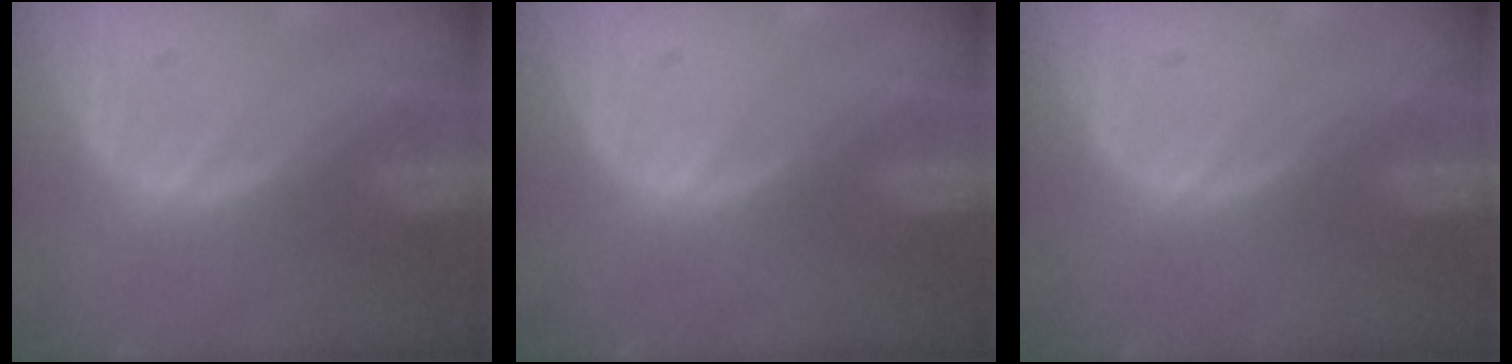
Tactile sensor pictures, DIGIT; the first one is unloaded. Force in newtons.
{"total": 0.0}
{"total": 0.0}